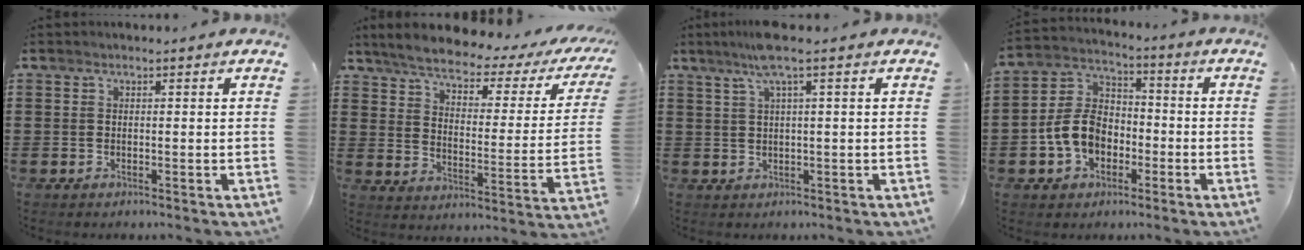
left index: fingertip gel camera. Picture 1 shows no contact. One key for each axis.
{"total": 5.0, "fx": 4.1, "fy": 0.9, "fz": 2.7, "tx": -0.075, "ty": -0.027, "tz": 0.063}
{"total": 4.2, "fx": 2.1, "fy": -0.2, "fz": 3.6, "tx": -0.074, "ty": 0.002, "tz": 0.035}
{"total": 8.2, "fx": -2.7, "fy": 6.1, "fz": 4.7, "tx": -0.125, "ty": 0.015, "tz": -0.057}